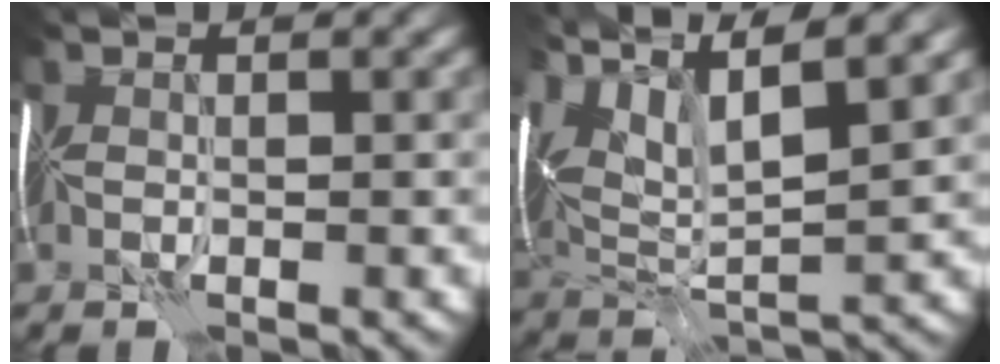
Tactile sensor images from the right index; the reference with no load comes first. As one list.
[{"total": 10.8, "force": [6.1, 3.4, 8.2], "torque": [-0.169, 0.021, 0.106]}]